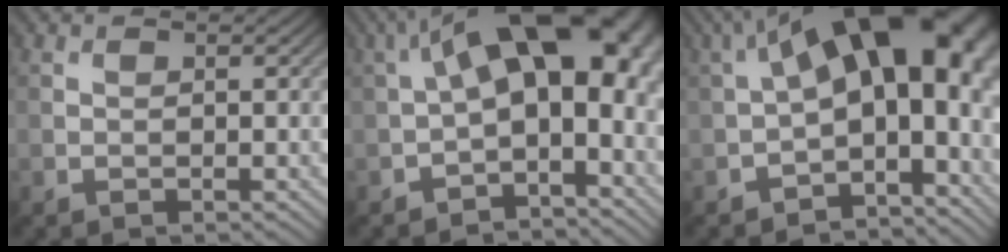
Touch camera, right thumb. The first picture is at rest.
{"total": 15.6, "force": [0.7, 8.2, 13.2], "torque": [-0.208, 0.004, 0.013]}
{"total": 17.7, "force": [0.9, 9.7, 14.8], "torque": [-0.218, -0.005, 0.041]}